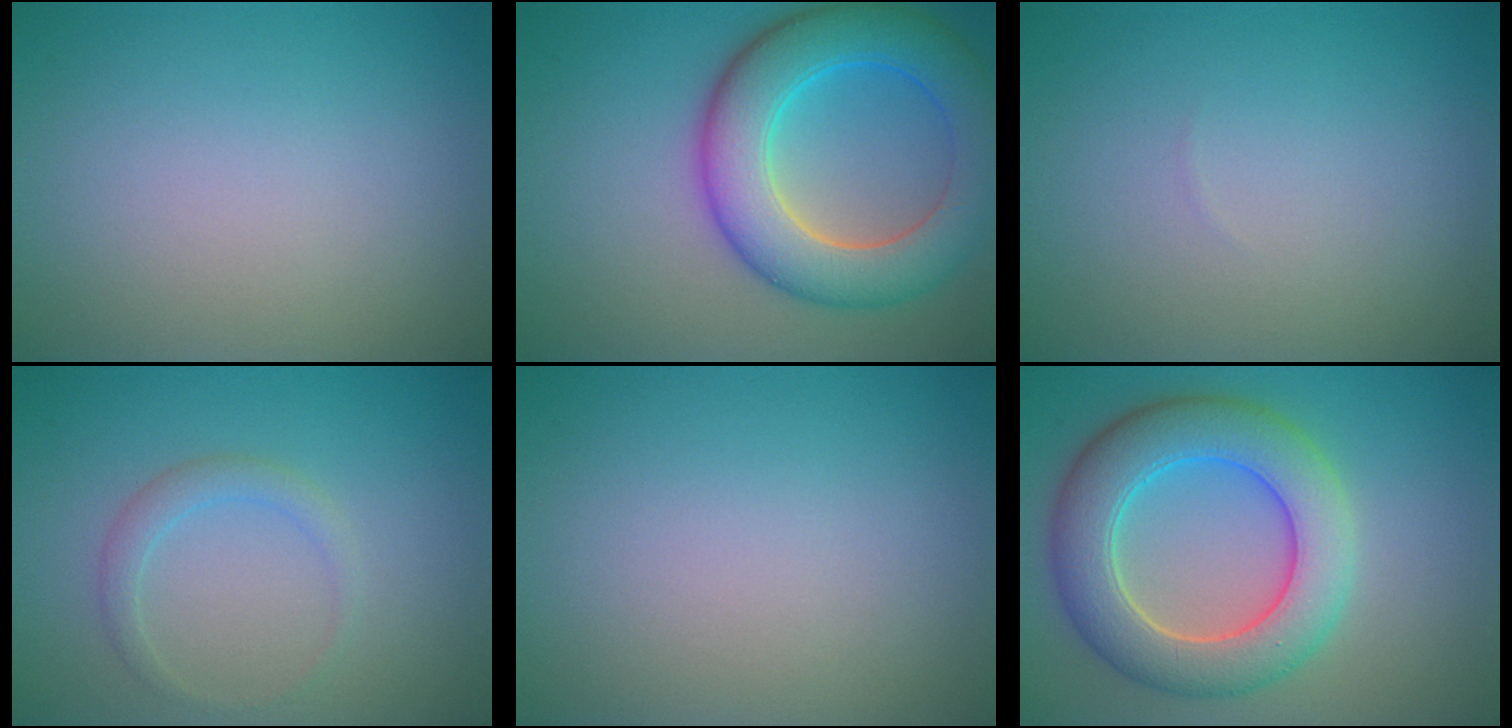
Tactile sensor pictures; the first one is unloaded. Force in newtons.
{"total": 8.8, "press": 8.8, "slide": 0.1}
{"total": 0.0}
{"total": 1.6, "press": 1.6, "slide": 0.1}
{"total": 0.0}
{"total": 8.0, "press": 8.0, "slide": 0.4}